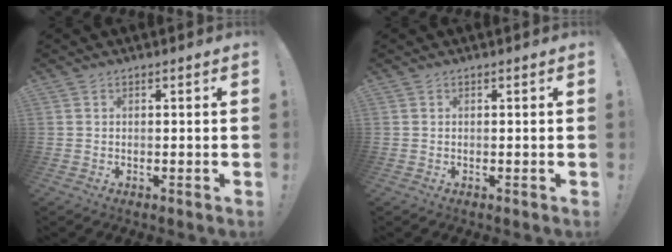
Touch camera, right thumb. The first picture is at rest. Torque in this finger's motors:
{"motor_torque": [0.00, 0.00, -0.16, 0.16, 0.01]}